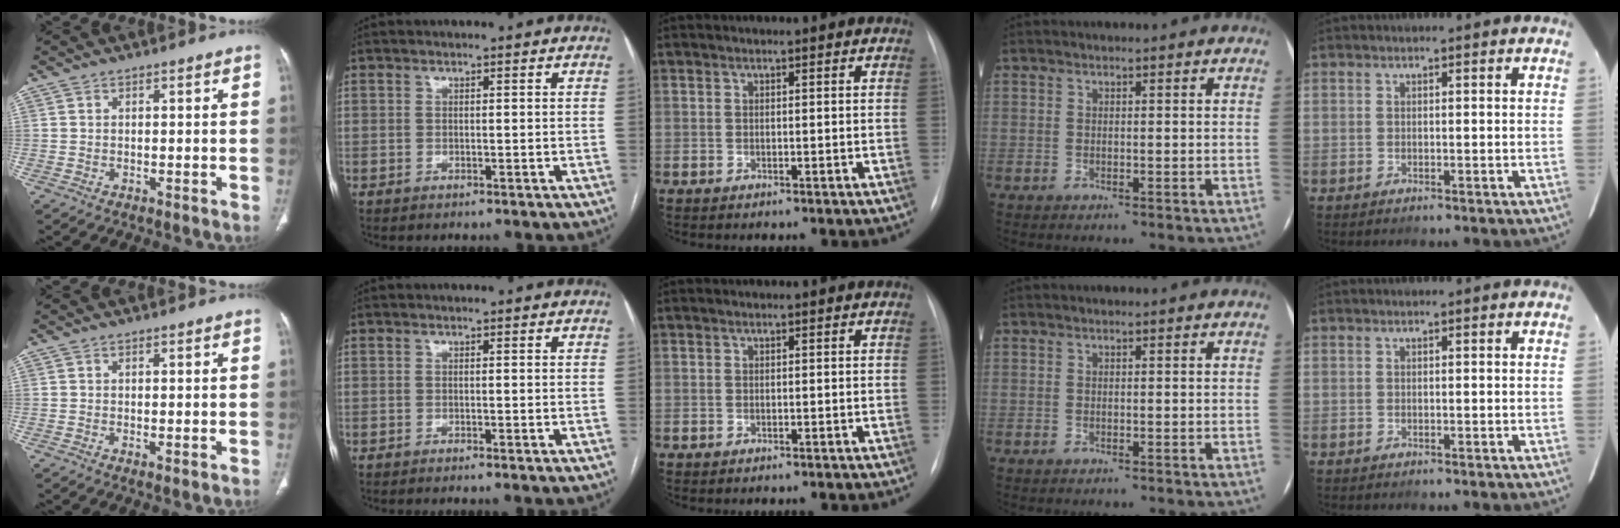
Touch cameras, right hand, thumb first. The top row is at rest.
{"thumb": {"total": 1.1, "force": [-0.1, 0.4, 1.0], "torque": [-0.021, -0.006, 0.000]}, "index": {"total": 0.7, "force": [-0.5, -0.2, 0.4], "torque": [-0.012, 0.003, -0.011]}}